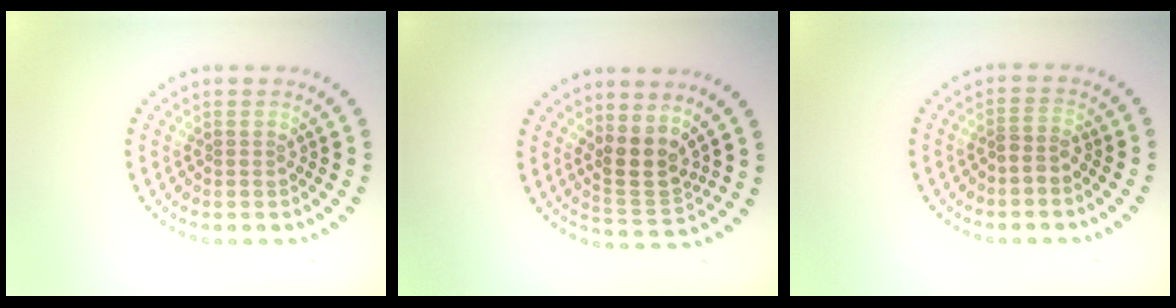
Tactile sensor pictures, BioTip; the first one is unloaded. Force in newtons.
{"total": 3.1, "press": 2.6, "slide": 1.7}
{"total": 1.6, "press": 1.2, "slide": 1.1}